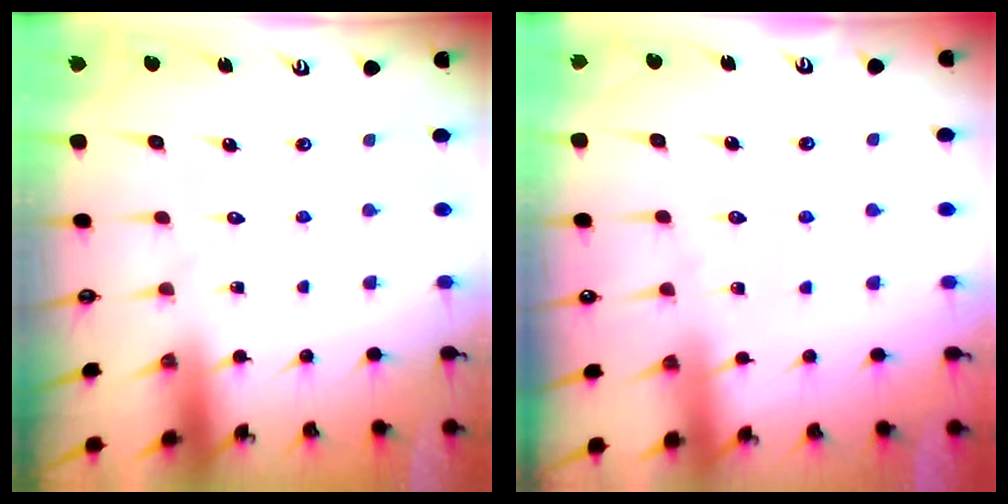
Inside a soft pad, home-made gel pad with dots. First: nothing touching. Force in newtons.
{"total": 3.1, "press": 3.1, "slide": 0.4}